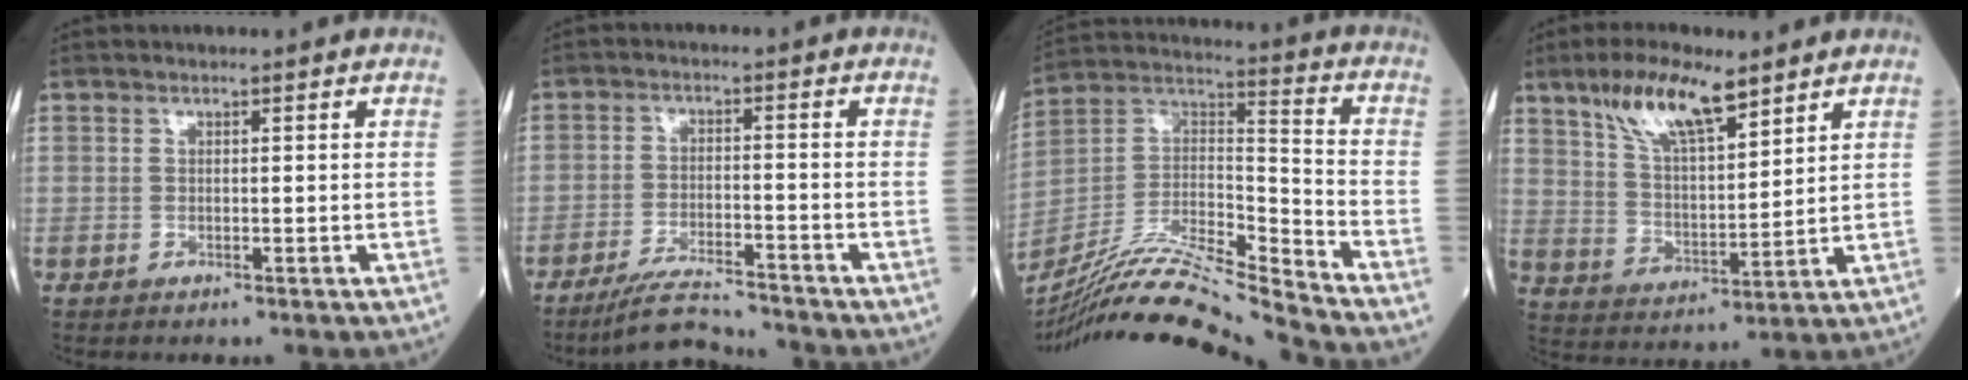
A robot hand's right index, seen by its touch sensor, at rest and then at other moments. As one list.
[{"total": 7.0, "force": [-6.7, 0.0, 2.0], "torque": [-0.039, -0.012, -0.121]}, {"total": 20.4, "force": [-18.7, -1.2, 8.0], "torque": [-0.170, 0.010, -0.338]}, {"total": 11.1, "force": [7.5, 2.8, 7.6], "torque": [-0.148, 0.008, 0.143]}]